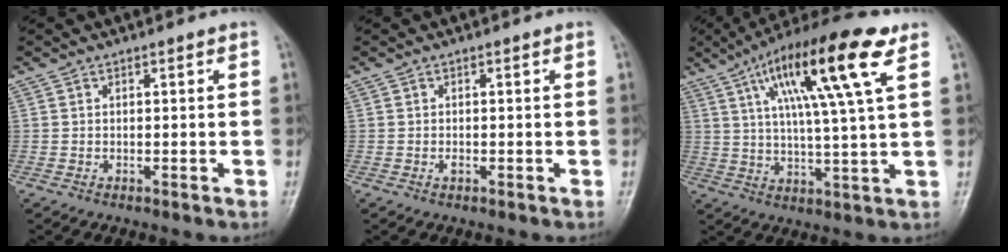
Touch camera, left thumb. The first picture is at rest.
{"total": 0.6, "force": [-0.3, 0.4, 0.4], "torque": [-0.003, 0.000, -0.005]}
{"total": 18.3, "force": [7.8, 2.6, 16.3], "torque": [-0.275, -0.003, 0.125]}